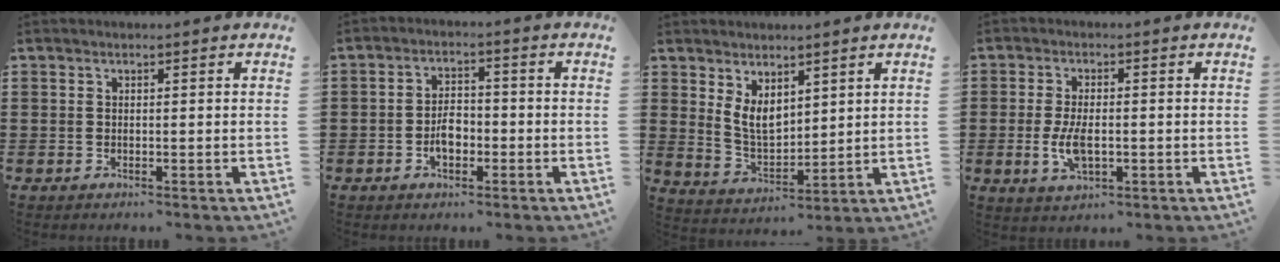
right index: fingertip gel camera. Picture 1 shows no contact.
{"total": 3.9, "force": [-1.3, 2.4, 2.8], "torque": [-0.043, 0.002, -0.026]}
{"total": 5.7, "force": [3.2, 3.2, 3.4], "torque": [-0.086, -0.006, 0.058]}
{"total": 5.0, "force": [-0.8, 2.3, 4.3], "torque": [-0.096, -0.004, -0.016]}